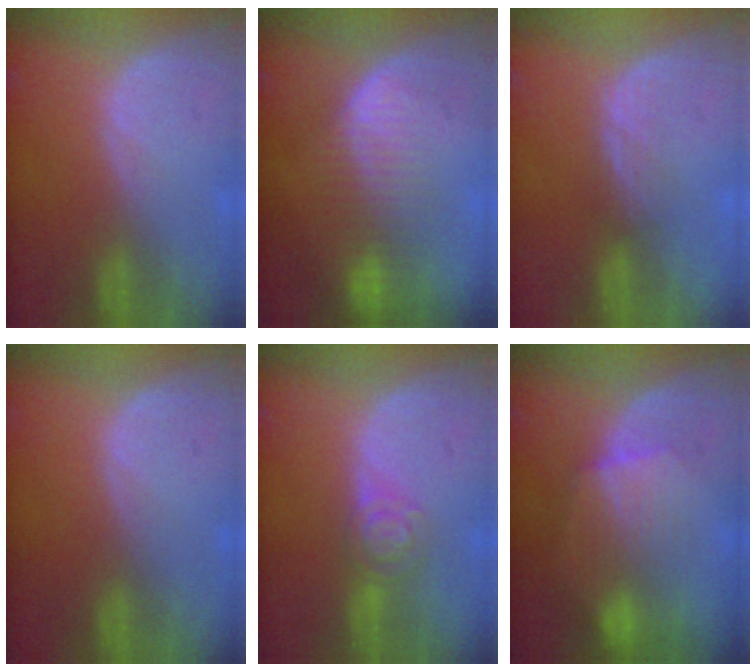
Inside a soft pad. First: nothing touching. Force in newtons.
{"total": 8.6, "press": 7.3, "slide": 4.4}
{"total": 2.4, "press": 2.4, "slide": 0.5}
{"total": 0.0}
{"total": 5.1, "press": 4.5, "slide": 2.5}
{"total": 8.4, "press": 8.0, "slide": 2.3}